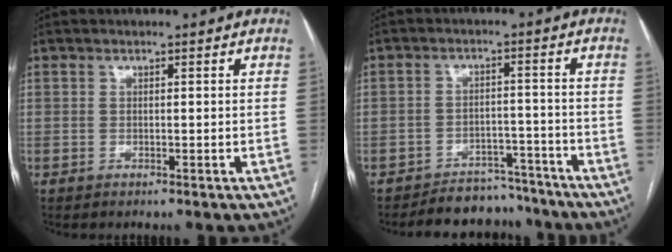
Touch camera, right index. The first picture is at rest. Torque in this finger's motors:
{"motor_torque": [-0.41, 0.31, -0.60, -0.10]}